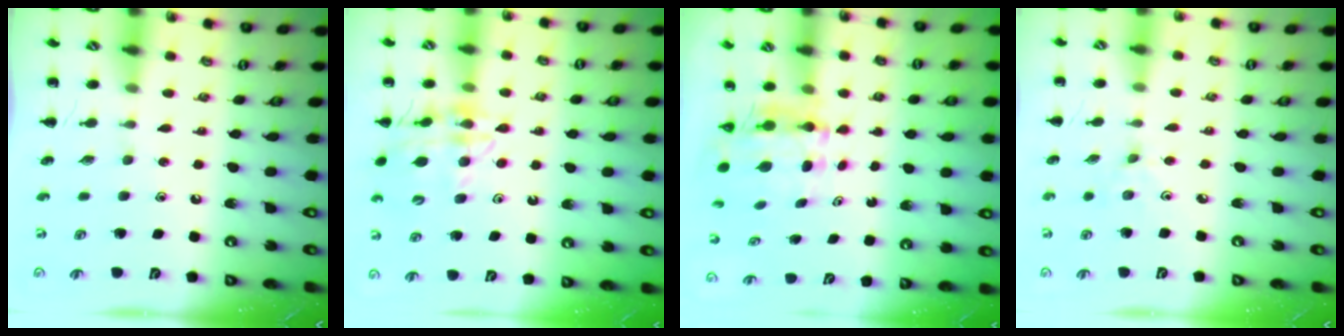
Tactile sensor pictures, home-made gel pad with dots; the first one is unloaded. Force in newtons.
{"total": 14.3, "press": 14.0, "slide": 2.6}
{"total": 5.2, "press": 5.1, "slide": 0.8}
{"total": 2.5, "press": 2.3, "slide": 0.9}